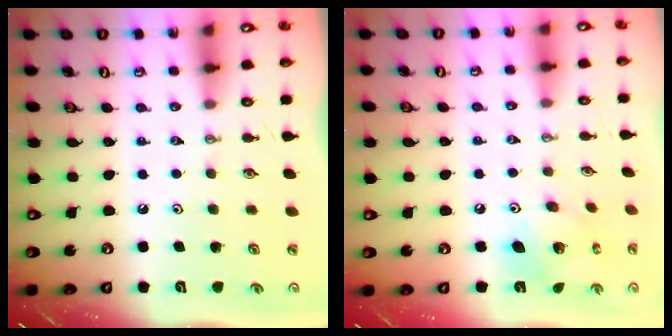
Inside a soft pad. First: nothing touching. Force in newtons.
{"total": 10.5, "press": 10.5, "slide": 0.5}